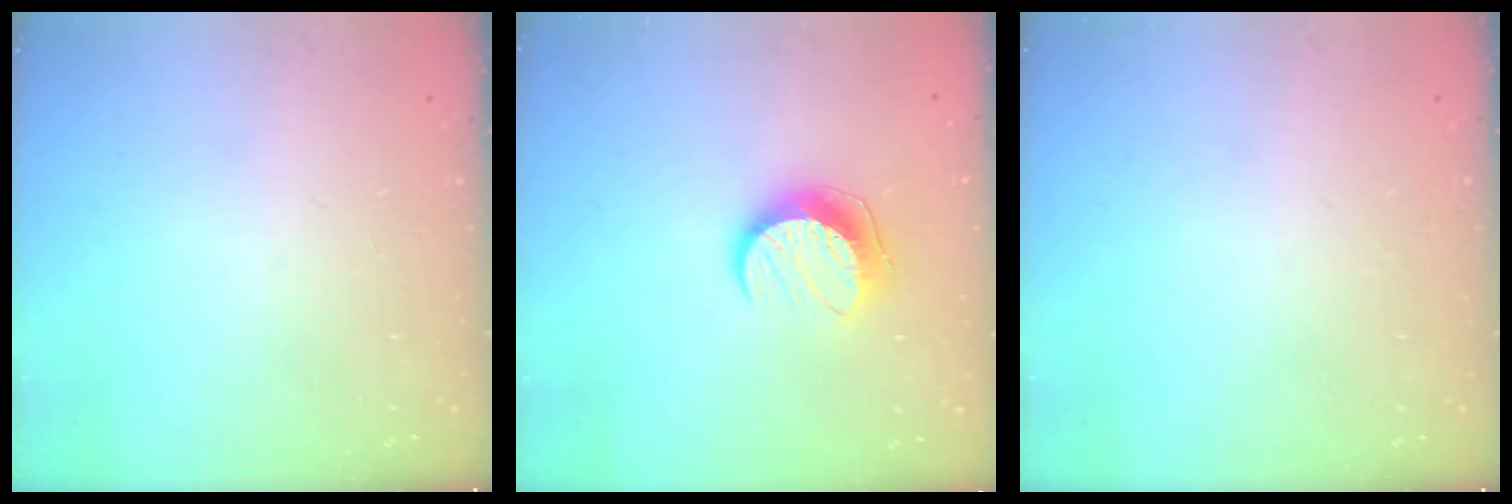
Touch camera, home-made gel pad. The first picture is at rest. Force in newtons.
{"total": 10.0, "press": 10.0, "slide": 0.1}
{"total": 0.0}